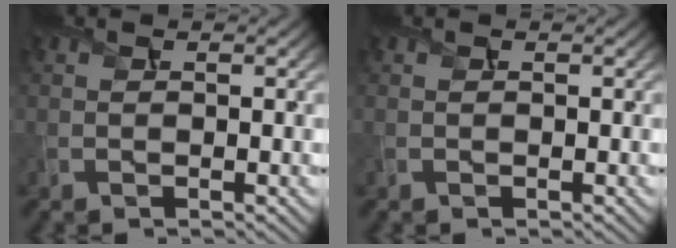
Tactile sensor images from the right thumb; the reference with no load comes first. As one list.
[{"total": 0.0}]